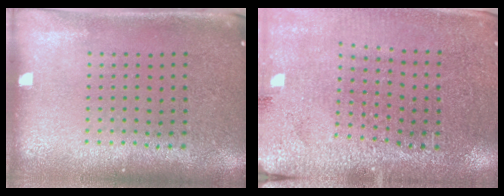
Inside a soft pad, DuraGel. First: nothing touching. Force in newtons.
{"total": 2.8, "press": 2.8, "slide": 0.1}